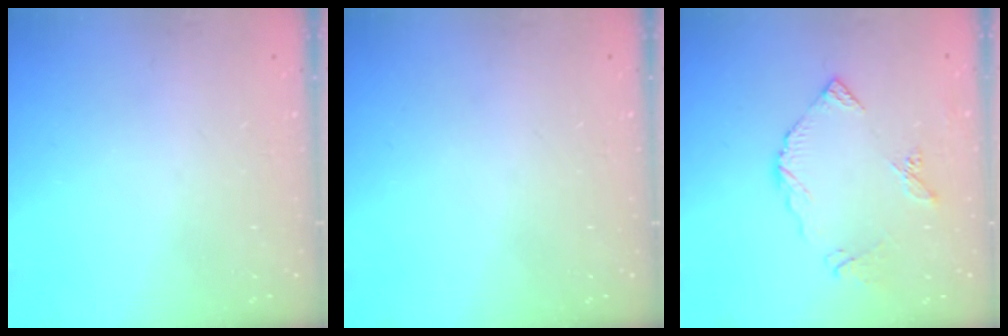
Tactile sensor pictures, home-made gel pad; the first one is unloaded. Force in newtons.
{"total": 0.0}
{"total": 8.0, "press": 7.9, "slide": 0.8}